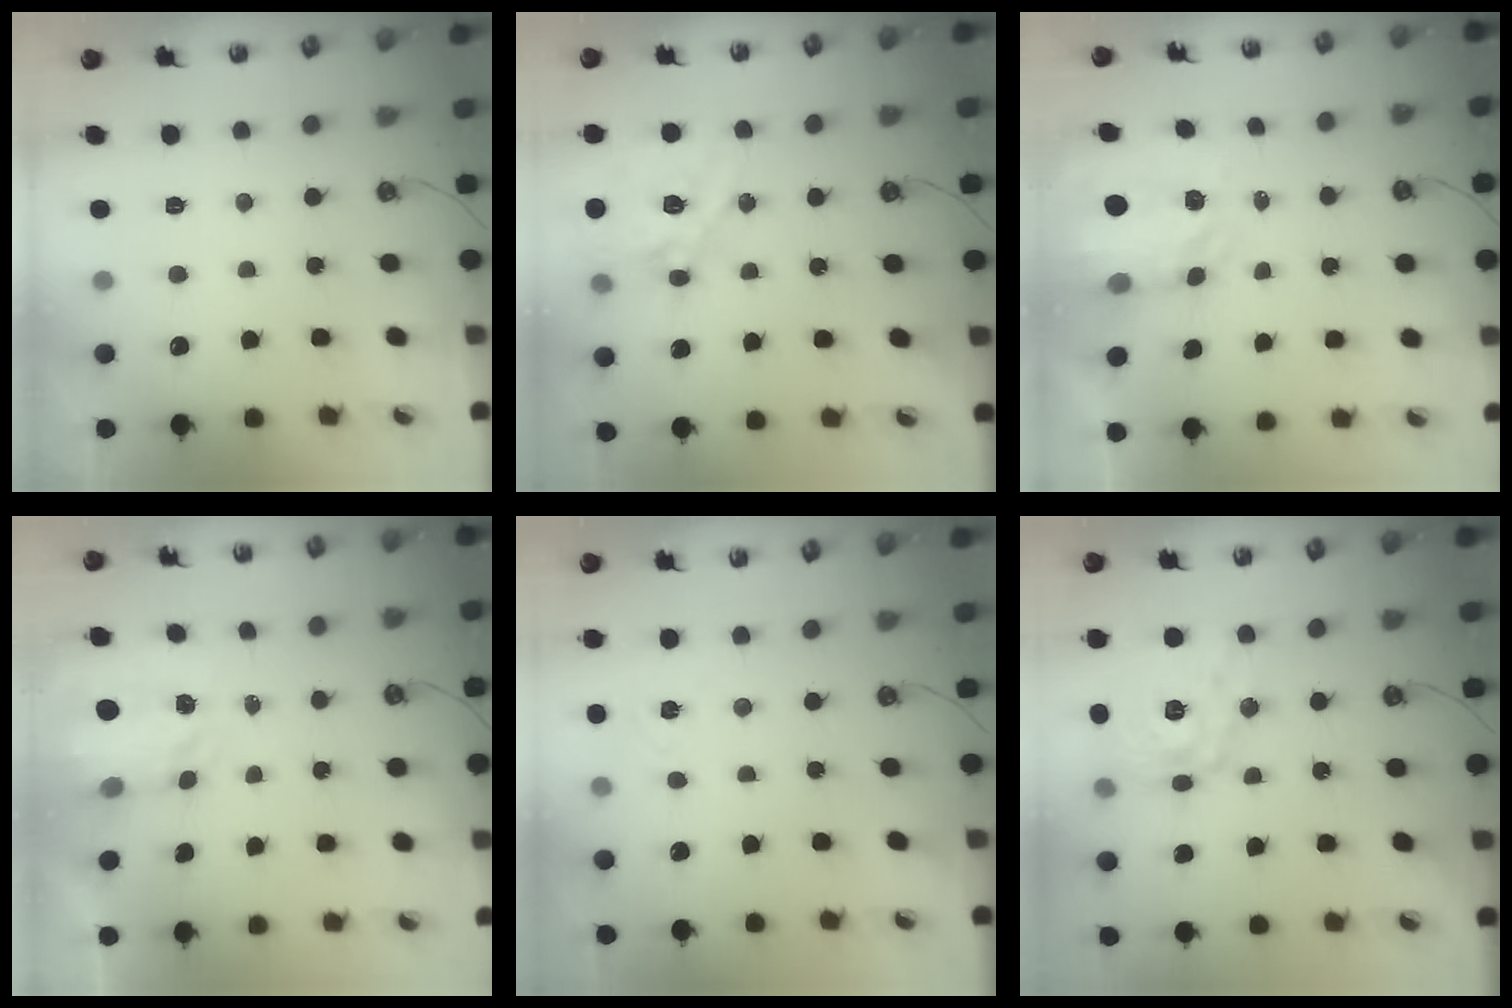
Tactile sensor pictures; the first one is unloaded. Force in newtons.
{"total": 16.7, "press": 16.6, "slide": 1.6}
{"total": 4.7, "press": 4.6, "slide": 0.7}
{"total": 3.6, "press": 3.6, "slide": 0.4}
{"total": 6.2, "press": 6.1, "slide": 0.6}
{"total": 13.8, "press": 13.7, "slide": 1.2}